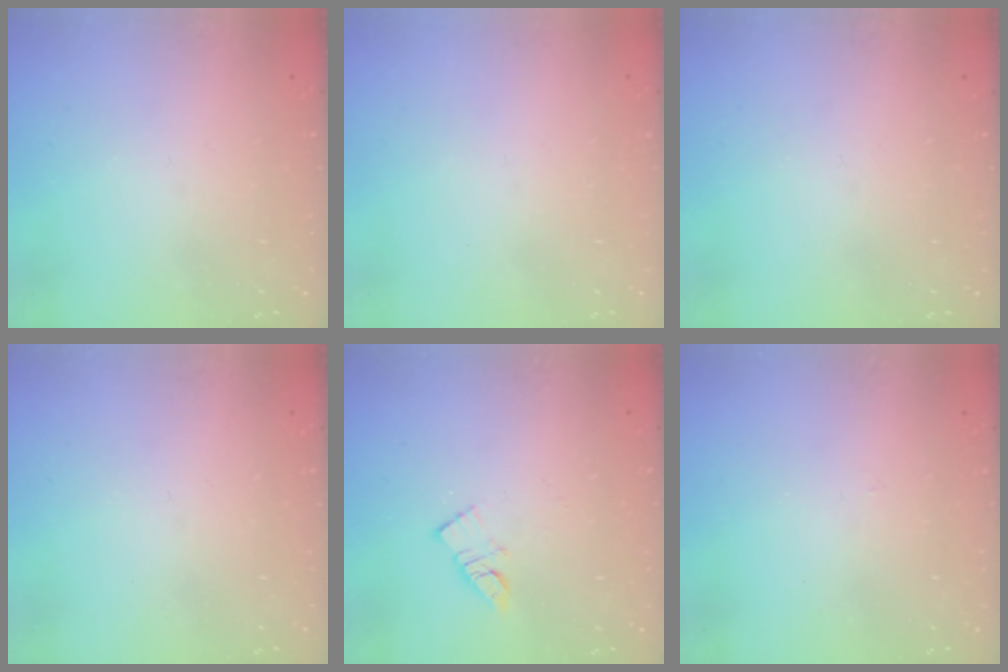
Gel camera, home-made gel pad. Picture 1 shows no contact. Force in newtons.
{"total": 1.6, "press": 1.6, "slide": 0.1}
{"total": 0.0}
{"total": 0.0}
{"total": 6.7, "press": 6.7, "slide": 0.1}
{"total": 2.7, "press": 2.7, "slide": 0.5}